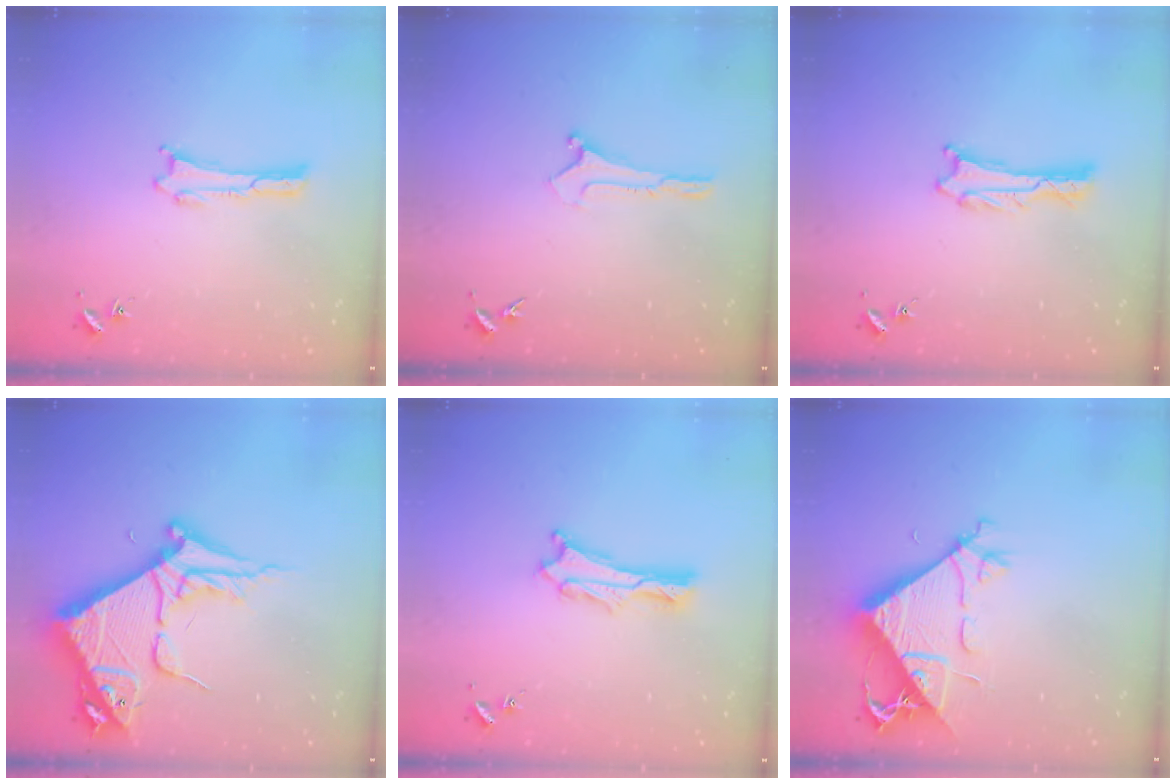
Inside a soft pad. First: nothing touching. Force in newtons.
{"total": 0.0}
{"total": 0.9, "press": 0.8, "slide": 0.1}
{"total": 10.1, "press": 10.0, "slide": 1.1}
{"total": 1.5, "press": 1.4, "slide": 0.2}
{"total": 9.3, "press": 9.2, "slide": 0.9}